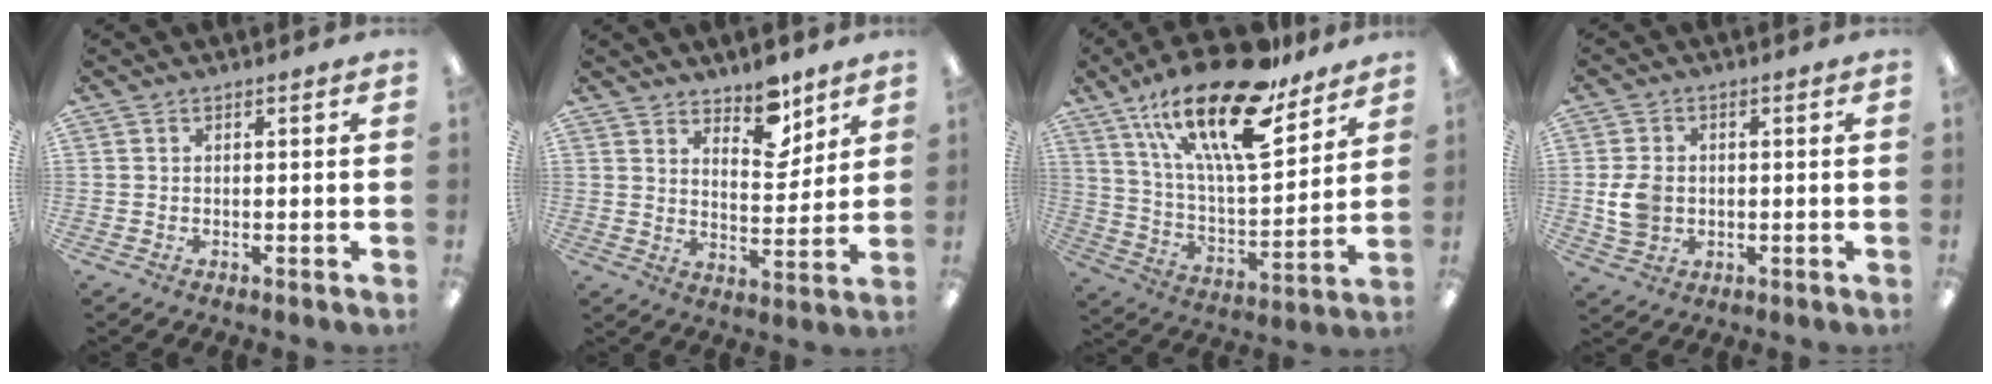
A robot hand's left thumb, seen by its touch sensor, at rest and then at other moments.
{"total": 9.4, "force": [7.4, 4.2, 3.9], "torque": [-0.037, -0.052, 0.129]}
{"total": 24.6, "force": [17.1, 7.7, 15.8], "torque": [-0.269, -0.104, 0.287]}
{"total": 6.6, "force": [-0.3, 5.3, 3.9], "torque": [-0.084, 0.004, -0.006]}